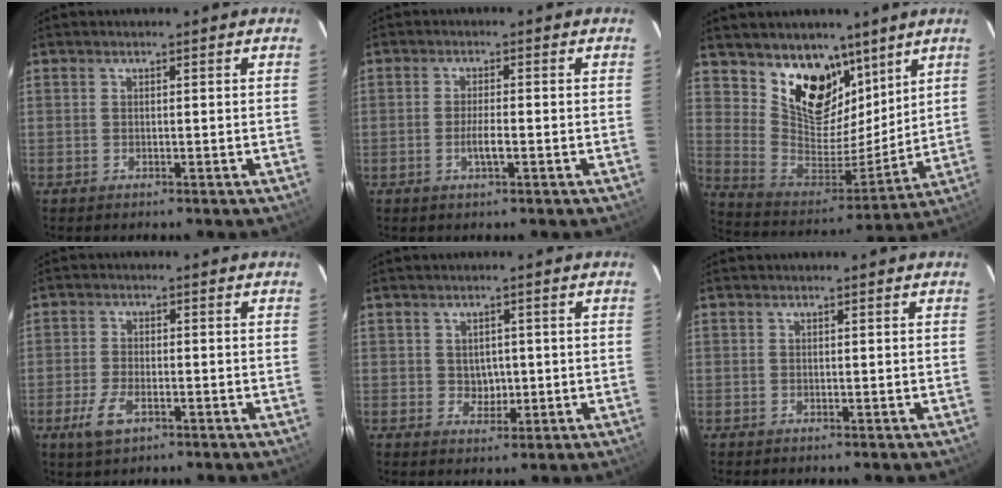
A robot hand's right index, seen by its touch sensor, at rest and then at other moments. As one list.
[{"total": 2.6, "force": [-1.0, 0.2, 2.4], "torque": [-0.048, -0.005, -0.017]}, {"total": 16.1, "force": [10.6, 10.1, 6.7], "torque": [-0.138, -0.011, 0.201]}, {"total": 5.5, "force": [-2.8, 2.5, 4.1], "torque": [-0.101, -0.007, -0.052]}, {"total": 2.8, "force": [0.2, 2.7, 0.9], "torque": [-0.015, 0.004, 0.010]}, {"total": 0.0}]